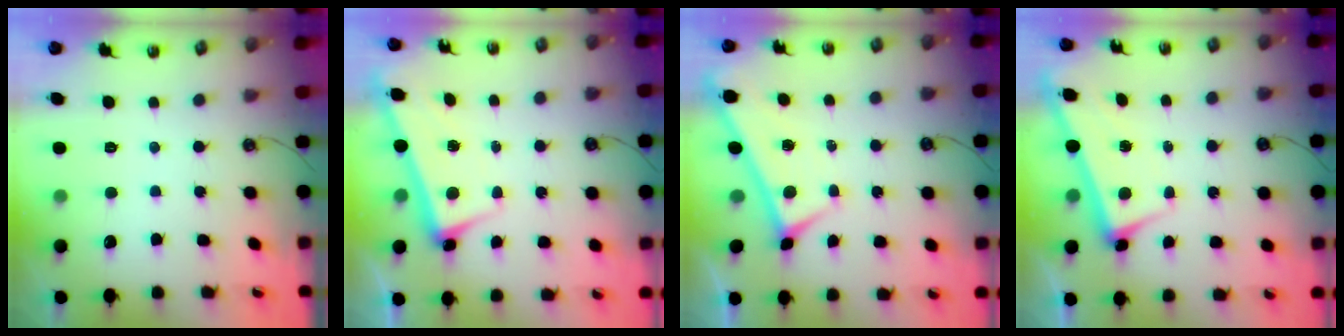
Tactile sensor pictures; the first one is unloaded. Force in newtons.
{"total": 2.5, "press": 2.4, "slide": 0.9}
{"total": 0.0}
{"total": 2.8, "press": 2.7, "slide": 0.4}